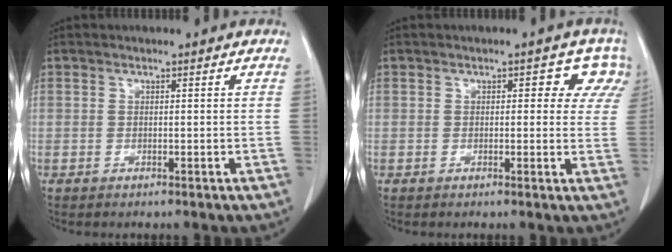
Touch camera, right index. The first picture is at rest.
{"total": 4.0, "force": [2.0, 2.4, 2.5], "torque": [-0.005, 0.005, 0.008]}